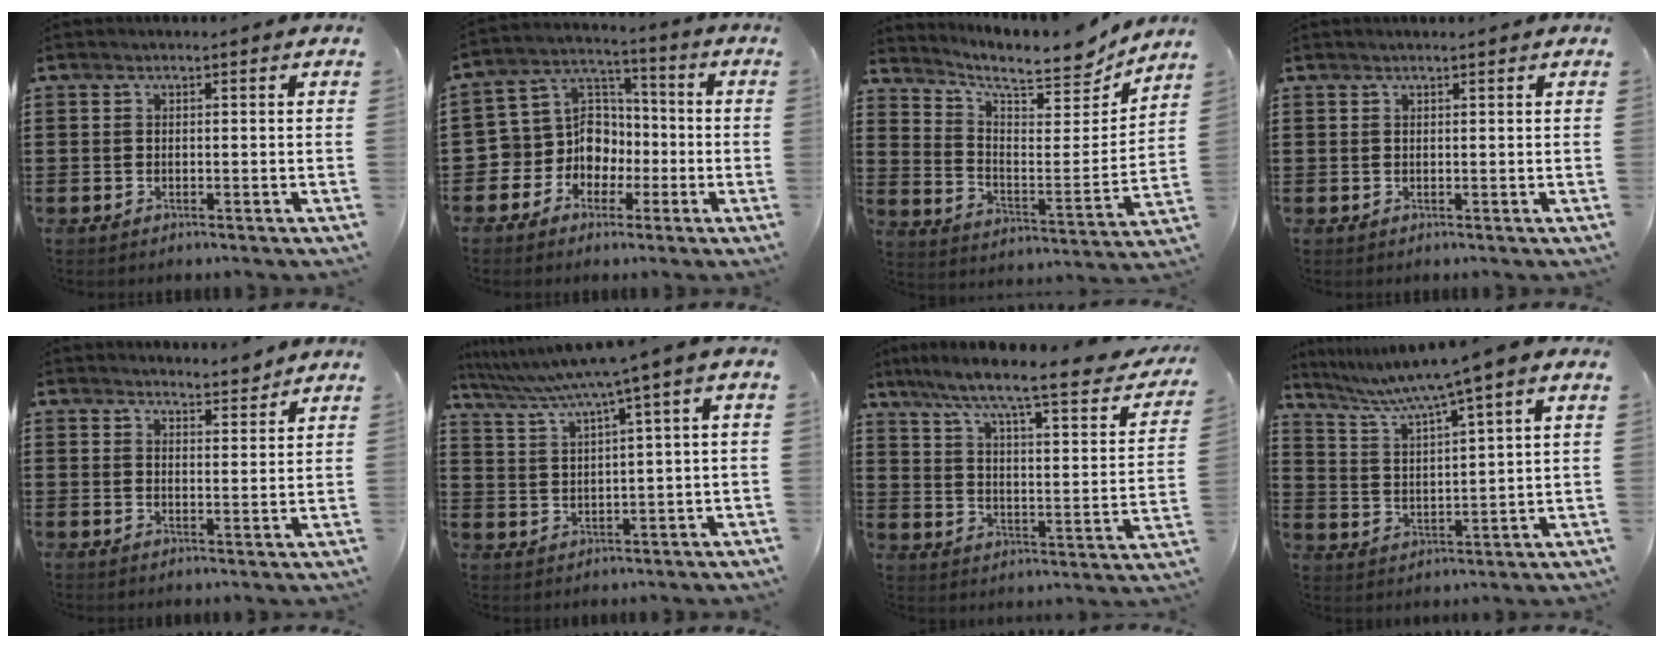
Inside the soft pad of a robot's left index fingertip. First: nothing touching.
{"total": 8.7, "force": [-2.1, 8.2, 2.0], "torque": [-0.087, 0.002, -0.042]}
{"total": 8.8, "force": [7.7, 1.5, 3.8], "torque": [-0.087, -0.064, 0.126]}
{"total": 0.6, "force": [0.4, 0.0, 0.4], "torque": [-0.007, -0.001, 0.009]}
{"total": 3.4, "force": [3.3, 0.4, 0.4], "torque": [-0.017, -0.008, 0.063]}
{"total": 5.0, "force": [2.9, -0.6, 4.0], "torque": [-0.088, -0.024, 0.044]}
{"total": 7.2, "force": [6.0, -0.4, 4.0], "torque": [-0.097, -0.056, 0.088]}
{"total": 6.3, "force": [4.8, -0.8, 4.0], "torque": [-0.097, -0.033, 0.073]}